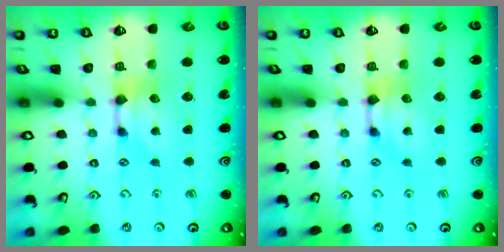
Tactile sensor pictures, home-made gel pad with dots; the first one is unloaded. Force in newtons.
{"total": 0.0}